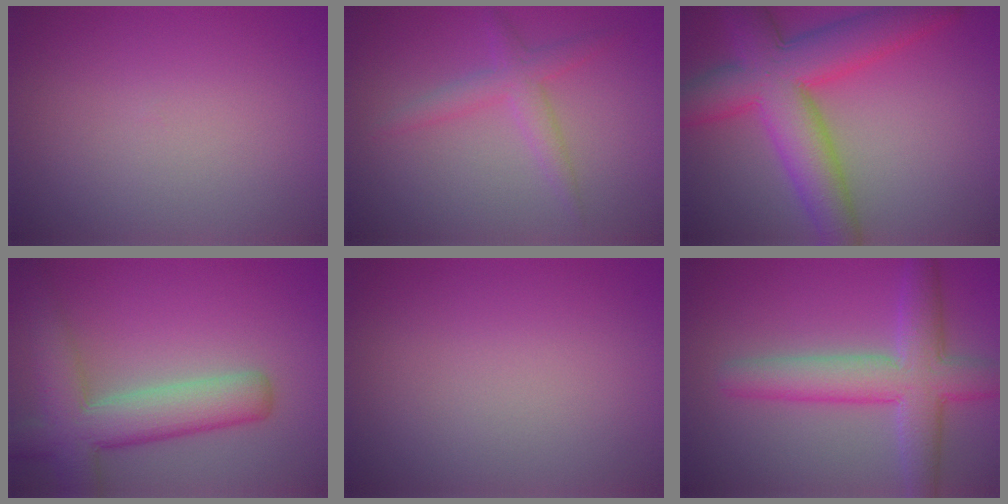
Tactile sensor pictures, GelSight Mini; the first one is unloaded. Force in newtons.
{"total": 3.4, "press": 3.4, "slide": 0.2}
{"total": 10.0, "press": 10.0, "slide": 0.3}
{"total": 7.1, "press": 7.1, "slide": 0.5}
{"total": 0.0}
{"total": 6.6, "press": 6.6, "slide": 0.3}